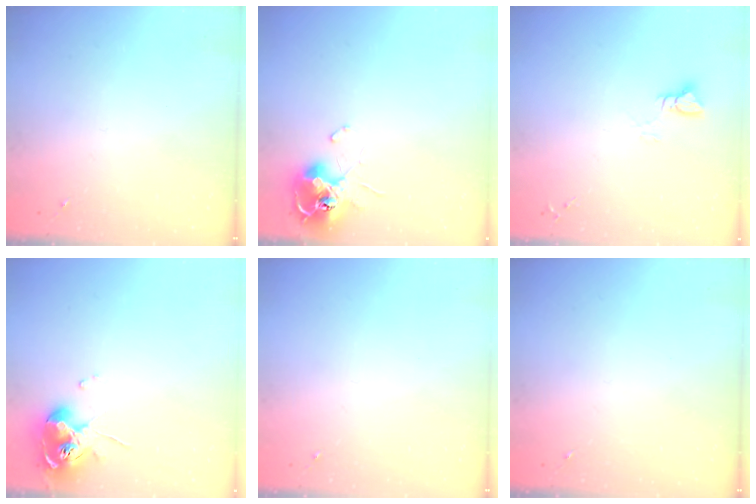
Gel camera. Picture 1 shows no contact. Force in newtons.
{"total": 11.6, "press": 11.6, "slide": 1.1}
{"total": 2.9, "press": 2.9, "slide": 0.2}
{"total": 10.4, "press": 10.3, "slide": 1.0}
{"total": 0.0}
{"total": 0.0}